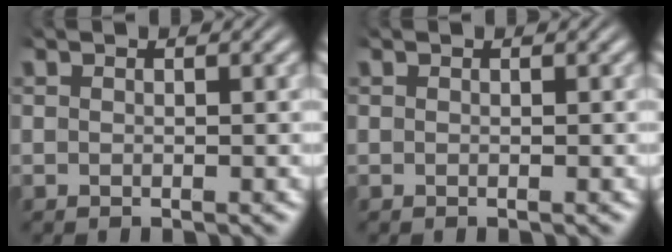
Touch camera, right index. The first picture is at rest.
{"total": 0.0}